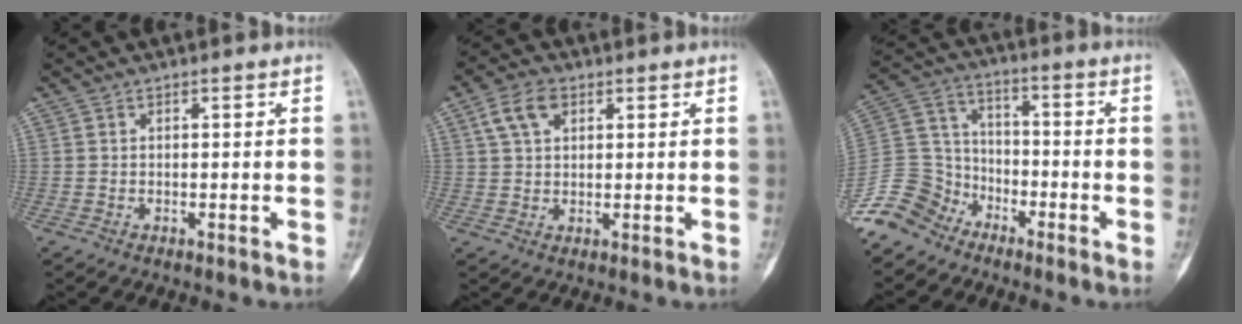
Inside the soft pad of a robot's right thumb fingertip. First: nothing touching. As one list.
[{"total": 8.0, "force": [3.6, 5.1, 5.0], "torque": [-0.079, 0.001, 0.066]}, {"total": 13.3, "force": [-9.6, 8.7, 2.9], "torque": [-0.060, 0.070, -0.191]}]